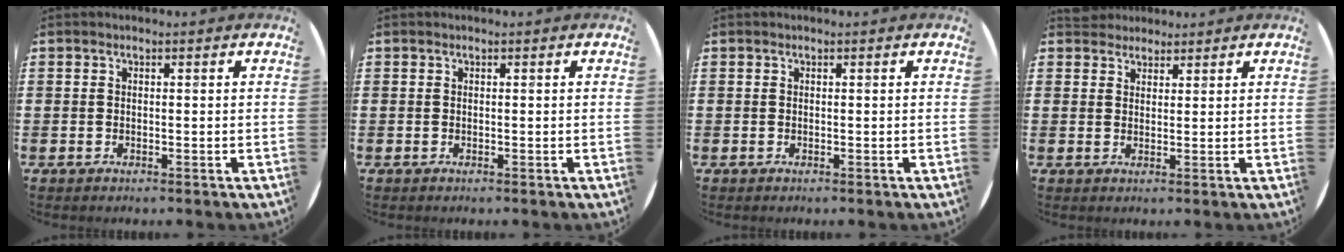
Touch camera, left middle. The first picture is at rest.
{"total": 0.0}
{"total": 0.0}
{"total": 2.4, "force": [2.3, 0.8, -0.2], "torque": [-0.001, 0.004, 0.045]}